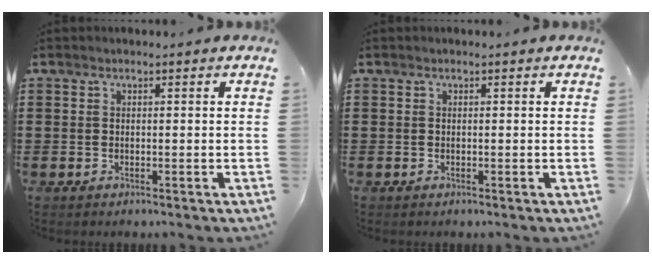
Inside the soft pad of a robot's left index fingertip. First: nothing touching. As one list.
[{"total": 0.0}]